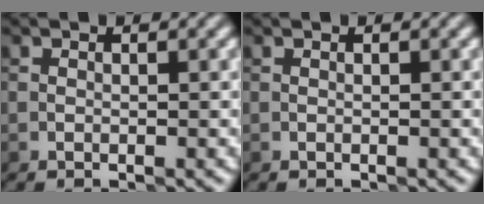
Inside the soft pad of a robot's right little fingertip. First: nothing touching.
{"total": 0.0}